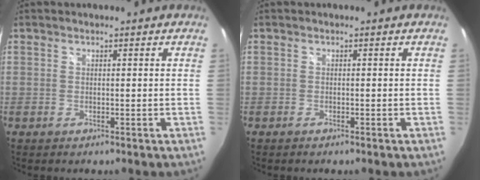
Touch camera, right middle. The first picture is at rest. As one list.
[{"total": 0.6, "force": [-0.5, 0.1, 0.3], "torque": [-0.005, -0.002, -0.011]}]